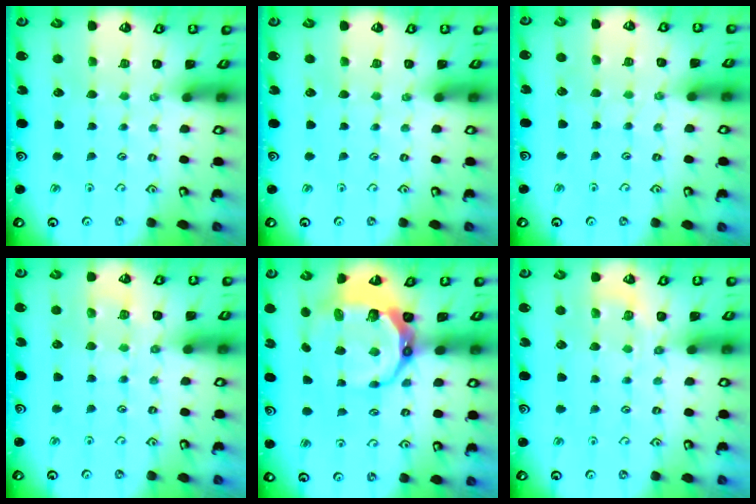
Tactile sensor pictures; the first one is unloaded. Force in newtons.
{"total": 0.0}
{"total": 3.9, "press": 3.9, "slide": 0.6}
{"total": 5.8, "press": 5.7, "slide": 0.6}
{"total": 11.3, "press": 10.3, "slide": 4.5}
{"total": 4.4, "press": 4.2, "slide": 1.6}